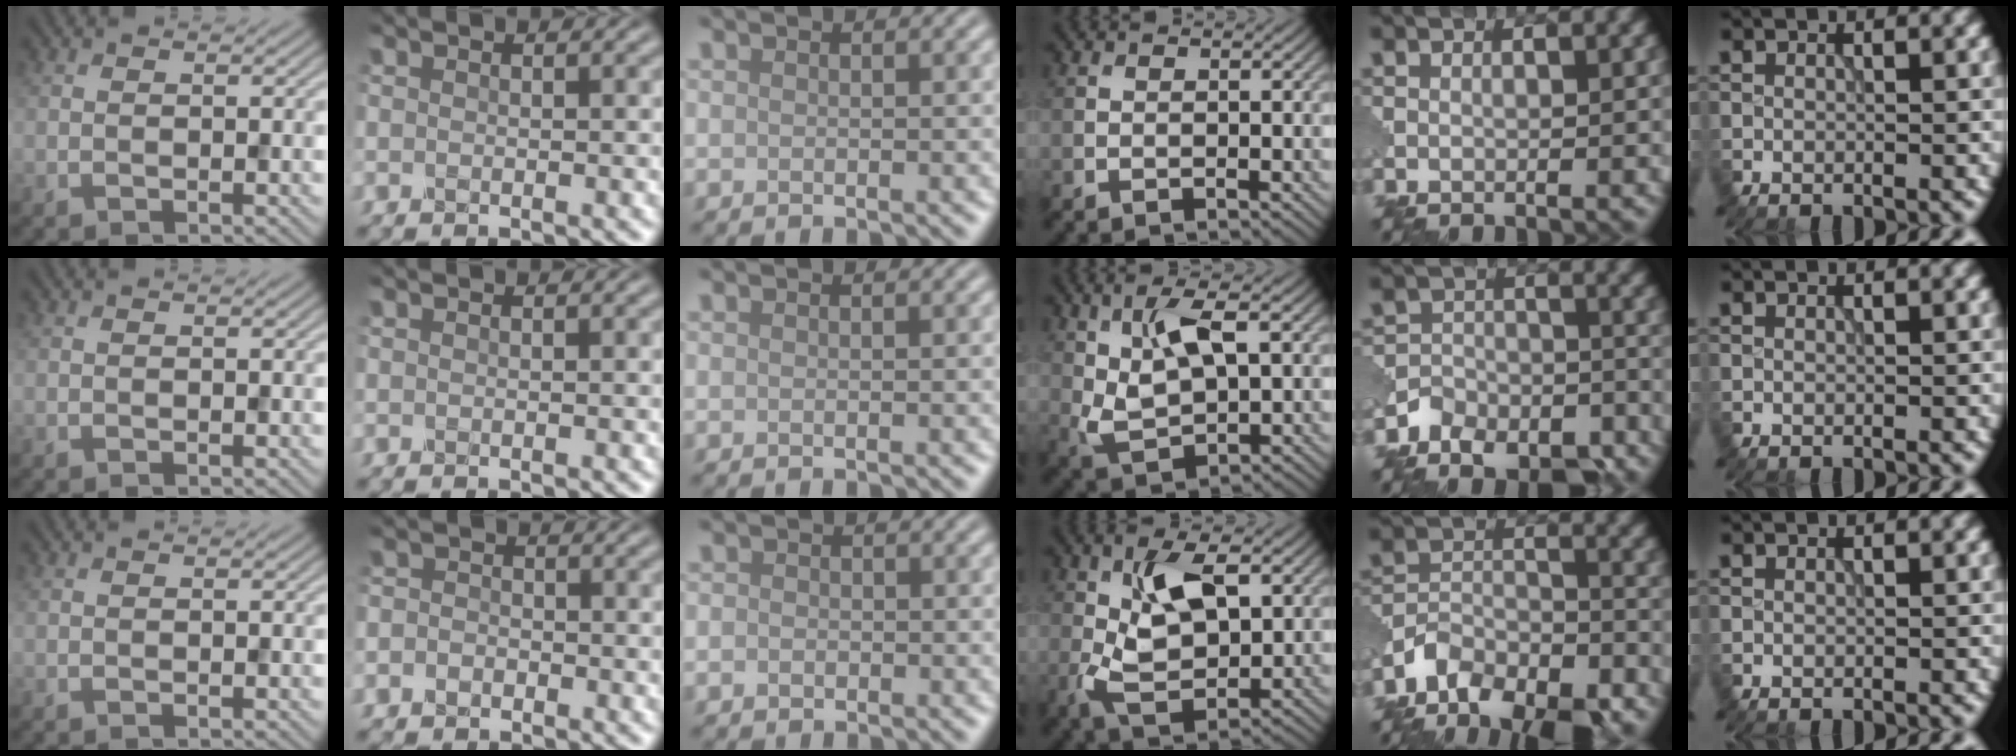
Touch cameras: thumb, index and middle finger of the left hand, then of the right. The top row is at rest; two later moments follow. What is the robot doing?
{"motion": "extract", "object": "pin"}